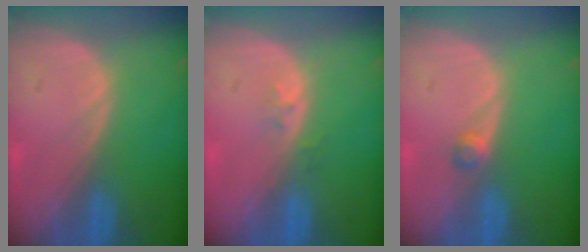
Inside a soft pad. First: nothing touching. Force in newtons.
{"total": 1.6, "press": 1.2, "slide": 1.0}
{"total": 1.6, "press": 1.4, "slide": 0.8}